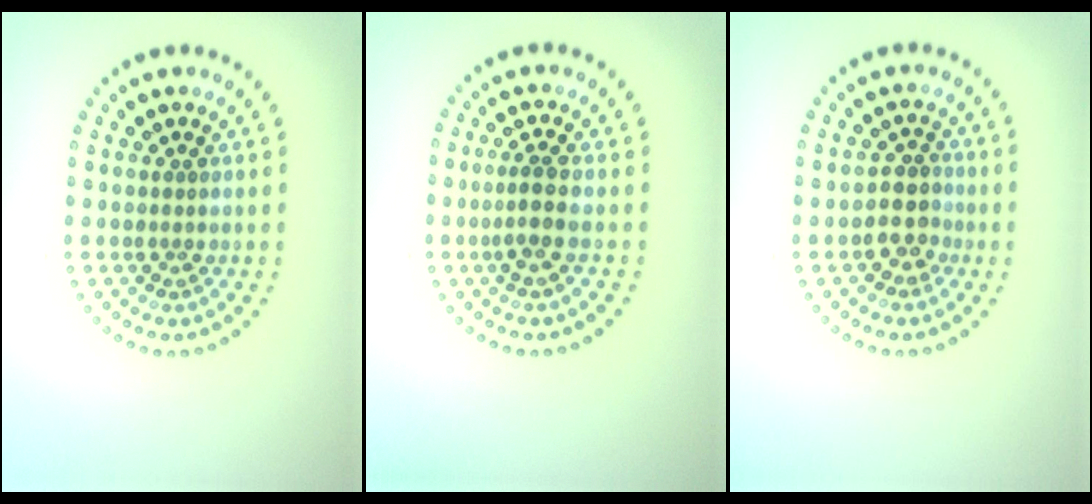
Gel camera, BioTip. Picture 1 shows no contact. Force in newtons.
{"total": 1.9, "press": 1.3, "slide": 1.4}
{"total": 2.3, "press": 2.1, "slide": 1.1}